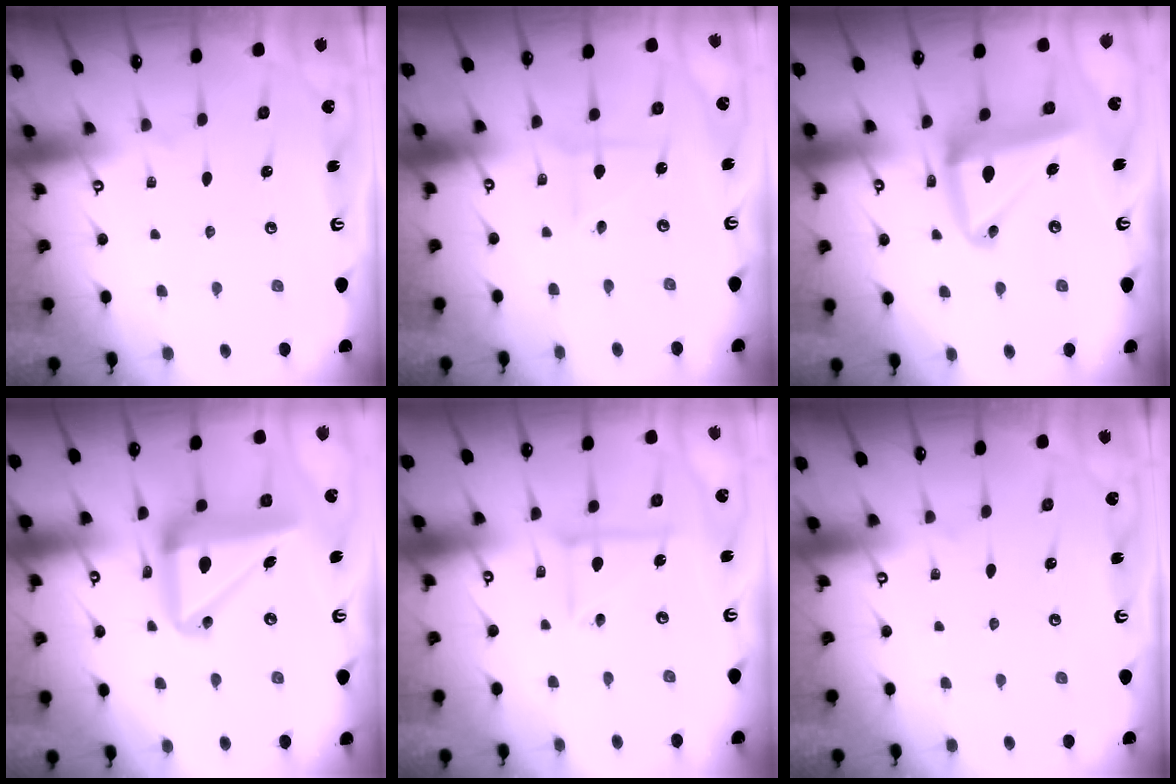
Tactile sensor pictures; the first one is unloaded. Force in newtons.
{"total": 2.1, "press": 2.0, "slide": 0.5}
{"total": 15.4, "press": 15.3, "slide": 1.9}
{"total": 20.2, "press": 20.0, "slide": 2.5}
{"total": 7.9, "press": 7.7, "slide": 1.3}
{"total": 0.0}